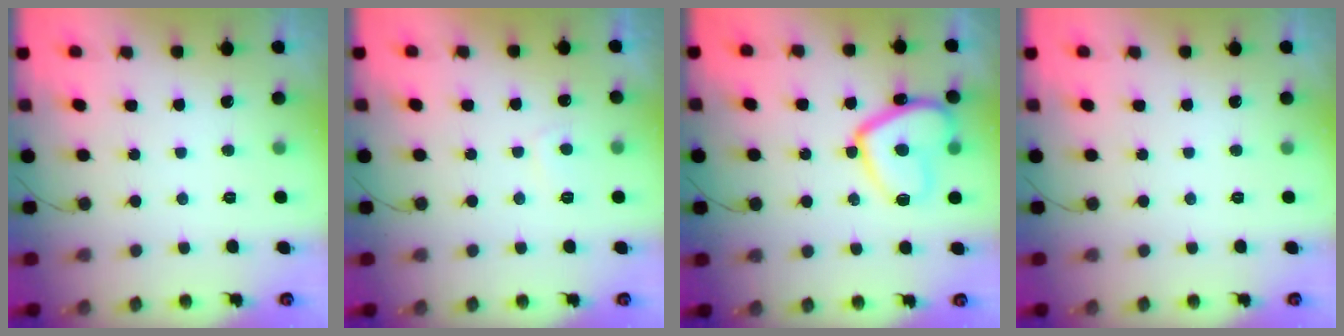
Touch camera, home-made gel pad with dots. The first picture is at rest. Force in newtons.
{"total": 2.1, "press": 2.0, "slide": 0.6}
{"total": 14.4, "press": 14.3, "slide": 1.5}
{"total": 0.0}